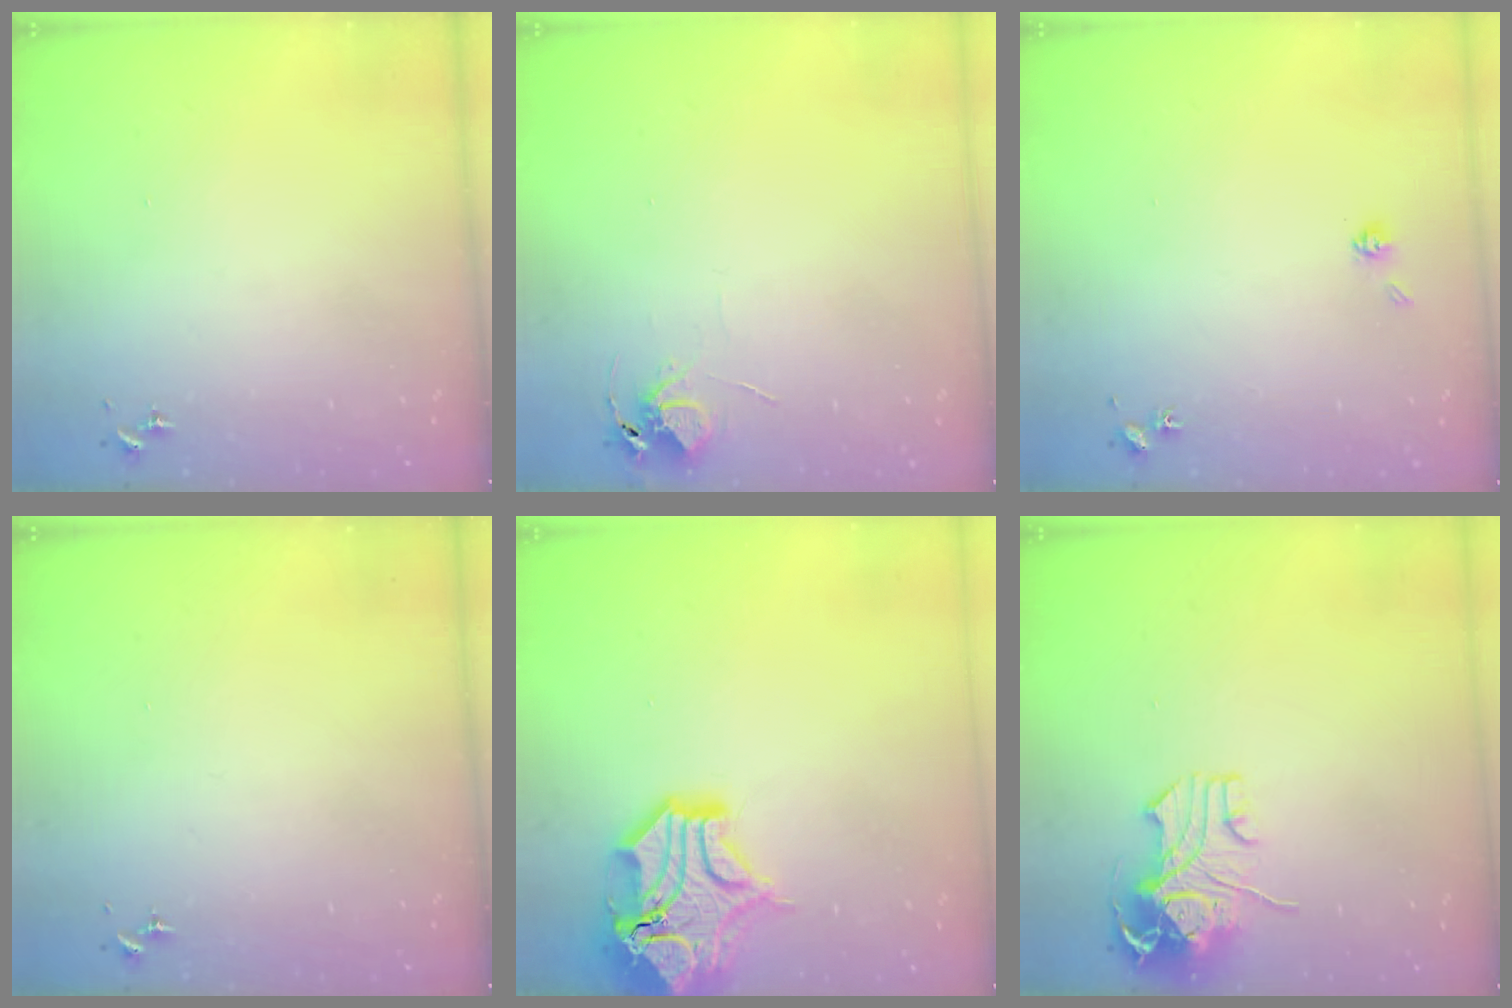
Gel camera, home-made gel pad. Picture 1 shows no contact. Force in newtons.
{"total": 5.7, "press": 5.7, "slide": 0.3}
{"total": 4.0, "press": 3.8, "slide": 1.4}
{"total": 0.0}
{"total": 17.9, "press": 17.7, "slide": 2.6}
{"total": 10.7, "press": 10.6, "slide": 1.8}